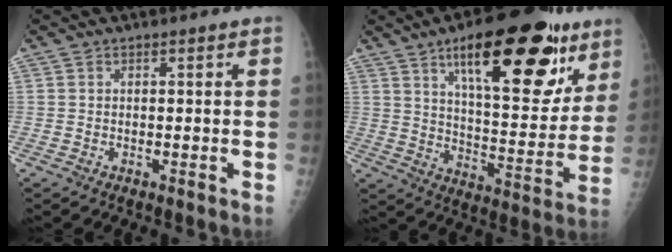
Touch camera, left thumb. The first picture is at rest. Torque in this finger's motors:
{"motor_torque": [2.26, 2.02, 1.54, -1.24, 0.48]}